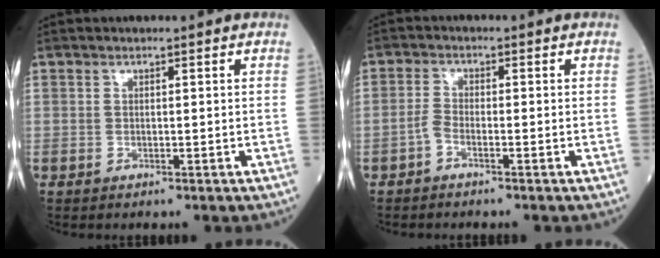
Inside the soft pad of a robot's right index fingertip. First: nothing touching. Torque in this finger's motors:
{"motor_torque": [0.30, -0.23, 0.08, 0.05]}